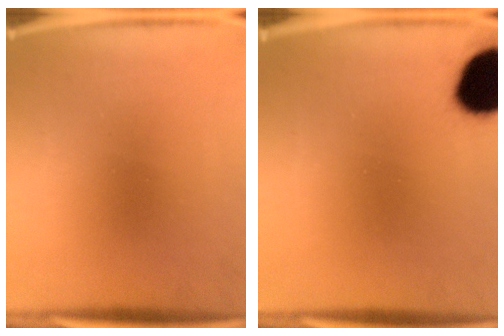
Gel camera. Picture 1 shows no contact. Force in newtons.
{"total": 17.4}